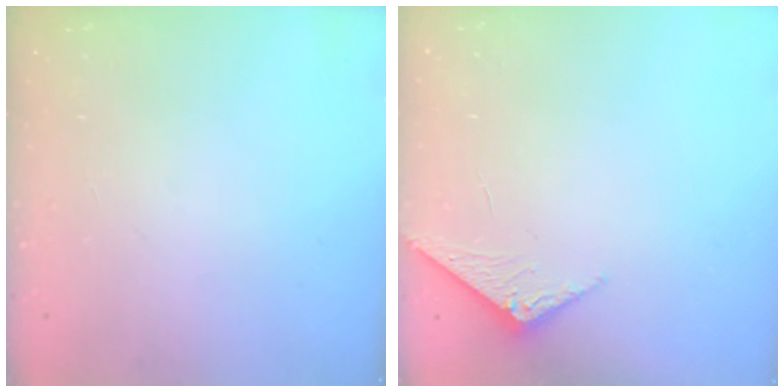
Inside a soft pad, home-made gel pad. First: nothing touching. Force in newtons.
{"total": 2.4, "press": 2.4, "slide": 0.3}